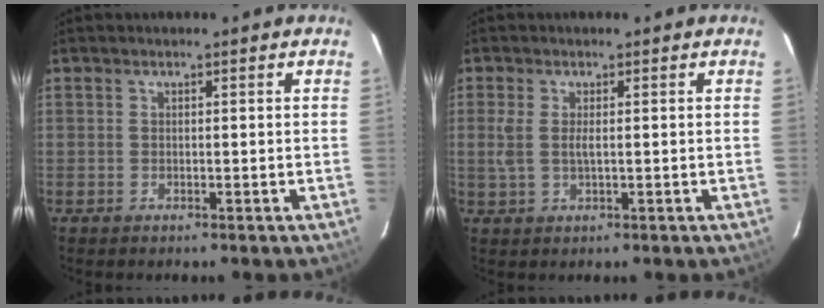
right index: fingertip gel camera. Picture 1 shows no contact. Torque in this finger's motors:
{"motor_torque": [0.36, -0.02, 0.23, 0.08]}